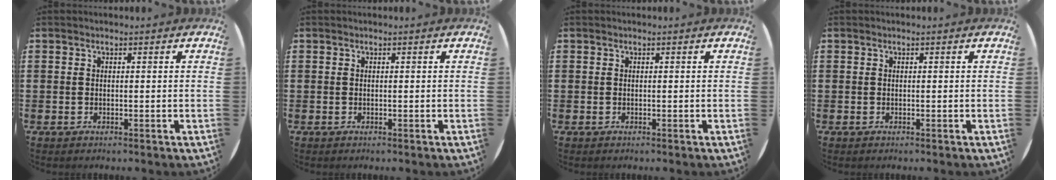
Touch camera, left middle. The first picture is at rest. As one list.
[{"total": 0.0}, {"total": 0.0}, {"total": 0.0}]